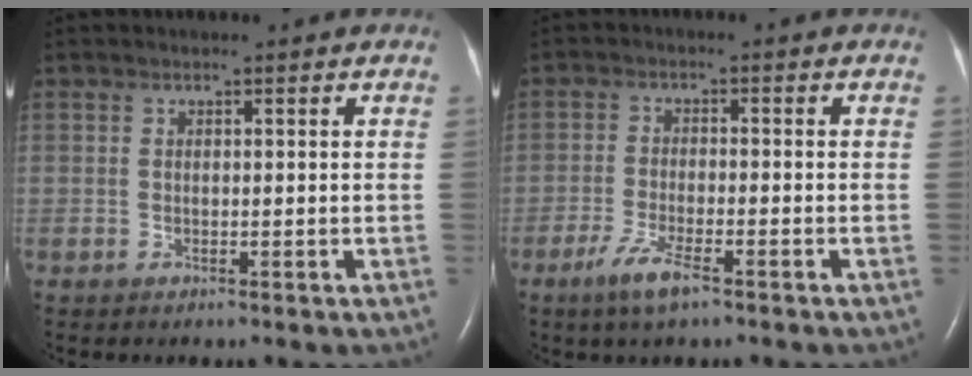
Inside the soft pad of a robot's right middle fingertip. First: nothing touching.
{"total": 4.8, "force": [-3.1, 0.7, 3.6], "torque": [-0.083, -0.008, -0.057]}